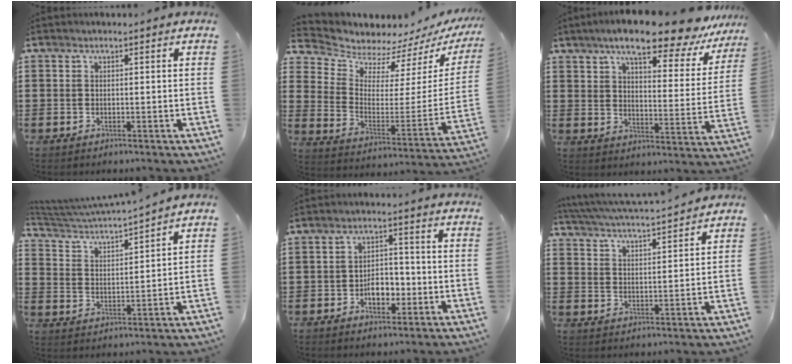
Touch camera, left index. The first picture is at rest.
{"total": 5.6, "force": [5.4, 1.5, -0.2], "torque": [-0.038, -0.056, 0.092]}
{"total": 10.8, "force": [8.9, 1.5, 5.9], "torque": [-0.115, -0.041, 0.150]}
{"total": 3.7, "force": [3.5, -0.3, 1.2], "torque": [-0.046, -0.031, 0.053]}
{"total": 4.6, "force": [-1.6, 2.8, 3.3], "torque": [-0.054, 0.003, -0.032]}
{"total": 4.6, "force": [4.4, -0.4, 1.1], "torque": [-0.042, -0.033, 0.073]}